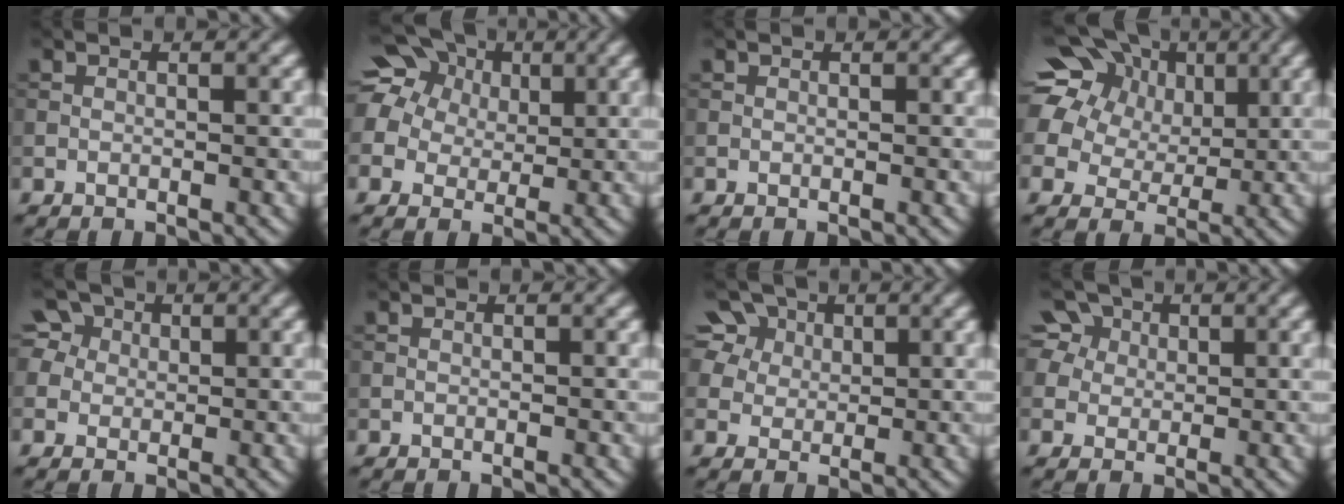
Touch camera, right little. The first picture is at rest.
{"total": 13.2, "force": [6.0, 10.0, 6.1], "torque": [-0.152, 0.042, 0.091]}
{"total": 0.0}
{"total": 22.6, "force": [9.9, 17.5, 10.3], "torque": [-0.258, 0.069, 0.150]}
{"total": 5.7, "force": [2.4, 4.6, 2.5], "torque": [-0.052, 0.030, 0.021]}
{"total": 0.0}
{"total": 10.9, "force": [6.0, 7.7, 4.9], "torque": [-0.122, 0.033, 0.092]}
{"total": 8.0, "force": [3.9, 6.0, 3.5], "torque": [-0.077, 0.029, 0.049]}